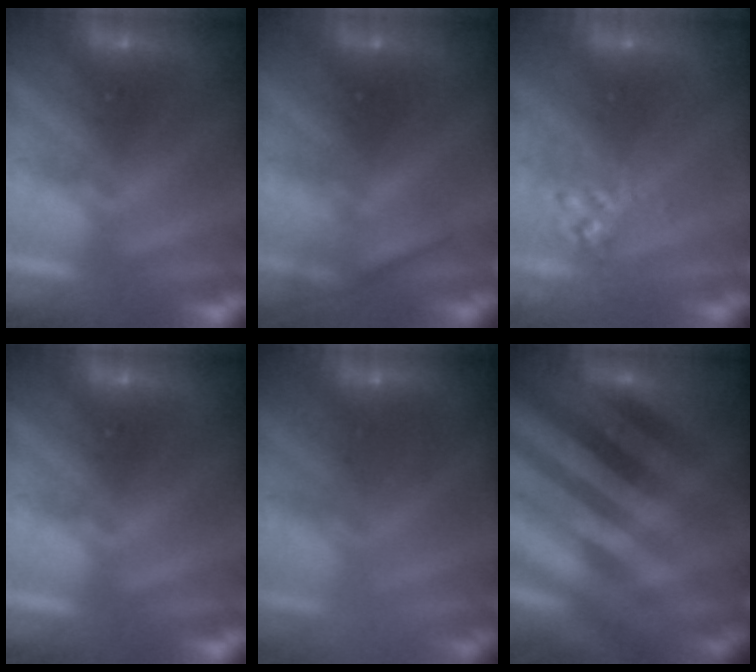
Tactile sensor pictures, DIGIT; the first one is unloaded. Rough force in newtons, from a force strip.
{"total": 2.4}
{"total": 2.9}
{"total": 0.0}
{"total": 2.0}
{"total": 2.4}